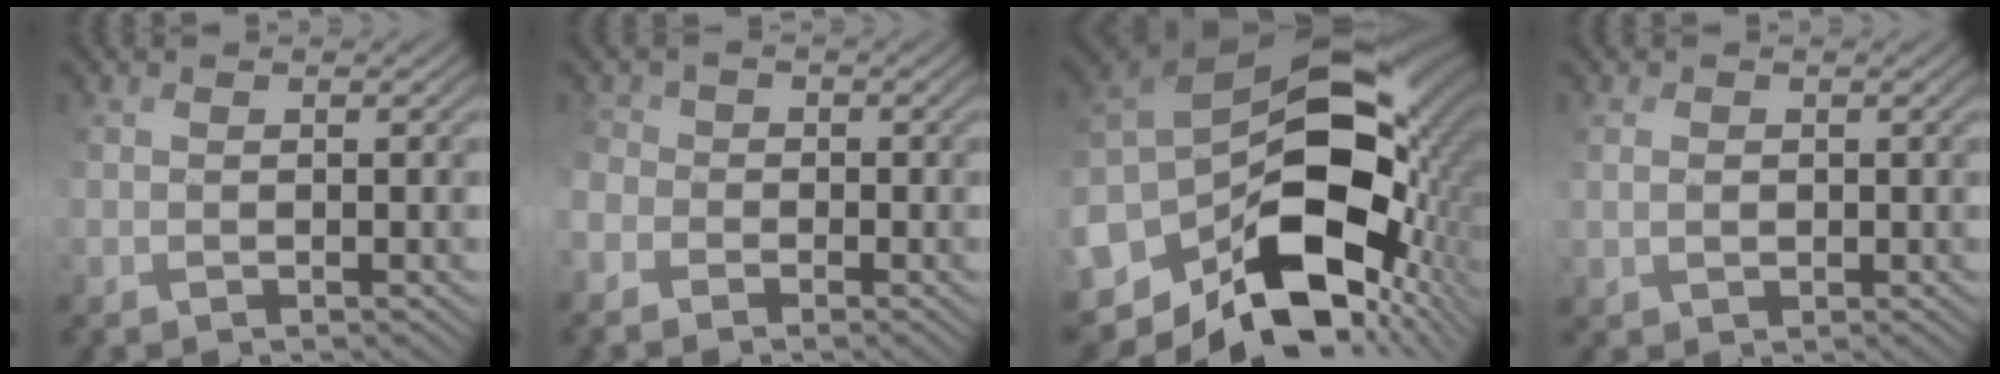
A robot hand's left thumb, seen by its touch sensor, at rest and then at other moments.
{"total": 4.2, "force": [-2.5, 3.2, 1.3], "torque": [-0.038, -0.007, -0.046]}
{"total": 17.8, "force": [-5.2, 12.1, 12.0], "torque": [-0.248, -0.031, -0.079]}
{"total": 1.1, "force": [0.8, 0.6, -0.3], "torque": [0.009, 0.004, 0.018]}